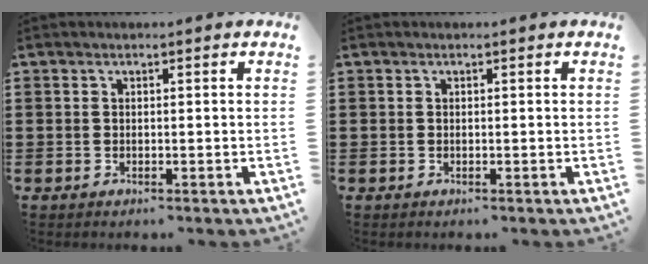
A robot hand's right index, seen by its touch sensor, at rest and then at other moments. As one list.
[{"total": 0.0}]